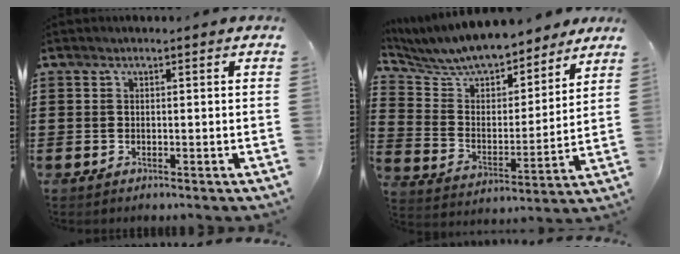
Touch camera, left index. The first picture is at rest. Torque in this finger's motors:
{"motor_torque": [2.14, 0.00, 0.69, 0.21]}